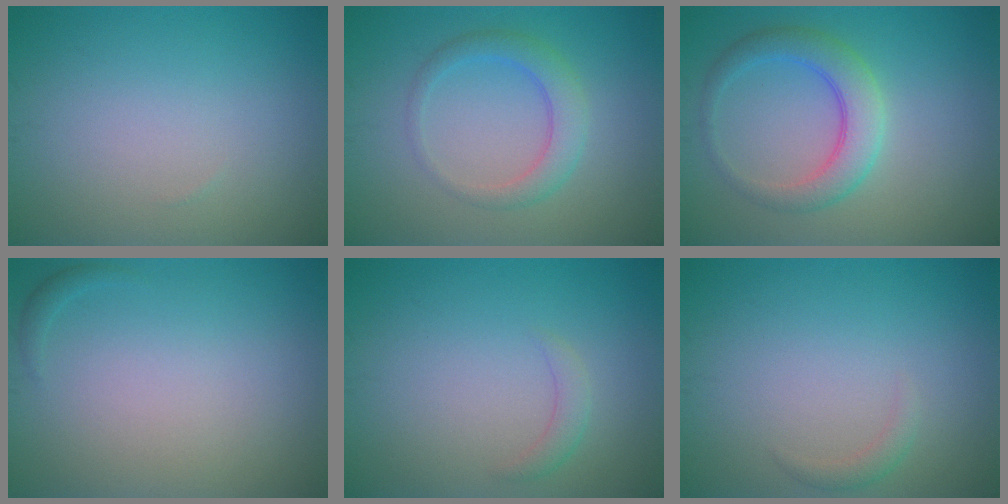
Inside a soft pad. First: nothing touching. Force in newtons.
{"total": 3.0, "press": 3.0, "slide": 0.1}
{"total": 4.2, "press": 4.2, "slide": 0.1}
{"total": 0.6, "press": 0.6, "slide": 0.1}
{"total": 1.3, "press": 1.3, "slide": 0.1}
{"total": 1.0, "press": 1.0, "slide": 0.0}